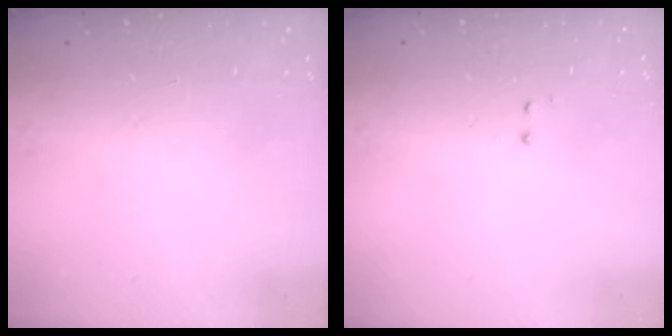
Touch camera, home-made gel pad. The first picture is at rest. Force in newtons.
{"total": 0.5, "press": 0.5, "slide": 0.3}